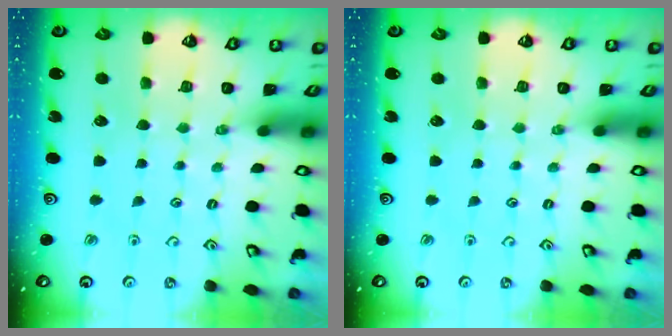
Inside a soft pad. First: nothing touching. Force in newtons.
{"total": 0.0}